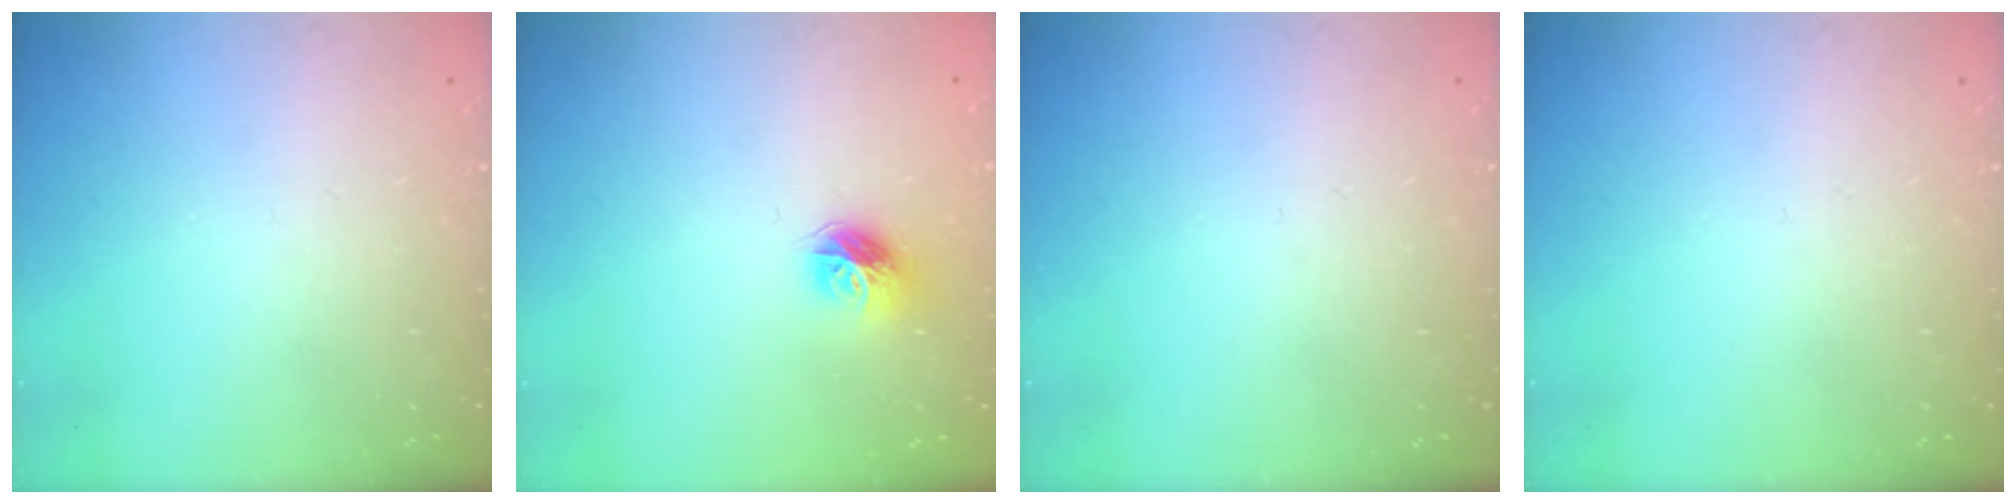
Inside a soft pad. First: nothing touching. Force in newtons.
{"total": 9.4, "press": 9.4, "slide": 0.5}
{"total": 0.0}
{"total": 0.0}